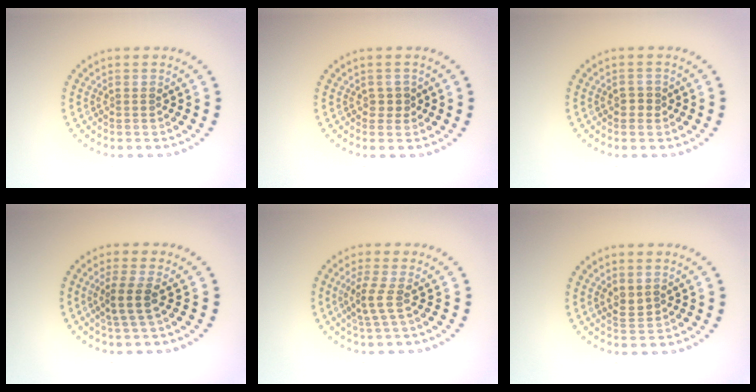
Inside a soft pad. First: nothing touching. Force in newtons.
{"total": 1.1, "press": 0.9, "slide": 0.5}
{"total": 1.1, "press": 1.0, "slide": 0.4}
{"total": 2.2, "press": 1.8, "slide": 1.3}
{"total": 2.1, "press": 1.5, "slide": 1.4}
{"total": 1.4, "press": 1.3, "slide": 0.5}